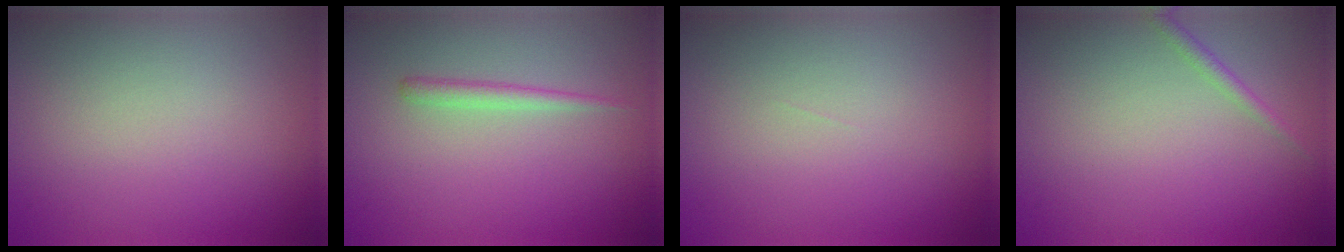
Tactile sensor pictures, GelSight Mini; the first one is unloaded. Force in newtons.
{"total": 1.3, "press": 1.3, "slide": 0.0}
{"total": 0.0}
{"total": 1.2, "press": 1.2, "slide": 0.1}